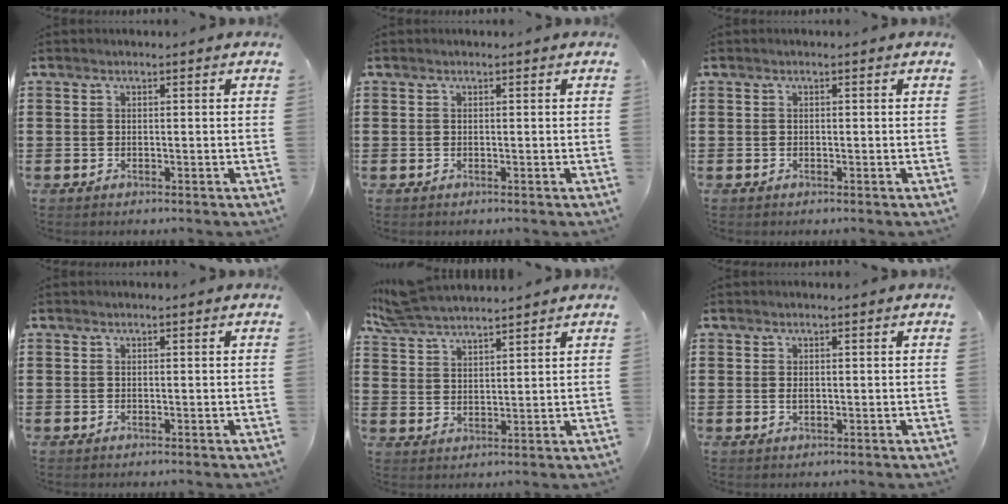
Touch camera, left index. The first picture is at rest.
{"total": 0.0}
{"total": 0.0}
{"total": 0.0}
{"total": 5.4, "force": [5.1, 0.7, 1.4], "torque": [-0.046, -0.016, 0.094]}
{"total": 1.0, "force": [0.1, 0.5, 0.8], "torque": [-0.019, 0.002, 0.002]}